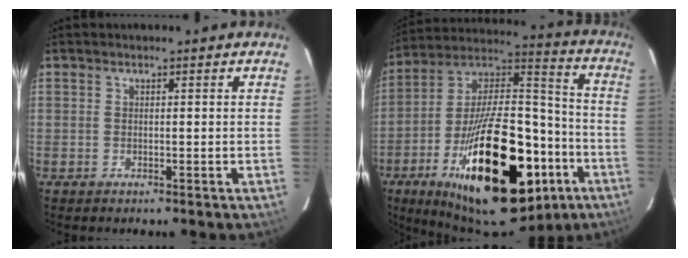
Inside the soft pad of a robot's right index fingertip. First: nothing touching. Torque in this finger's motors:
{"motor_torque": [1.70, -0.44, 1.05, 0.21]}